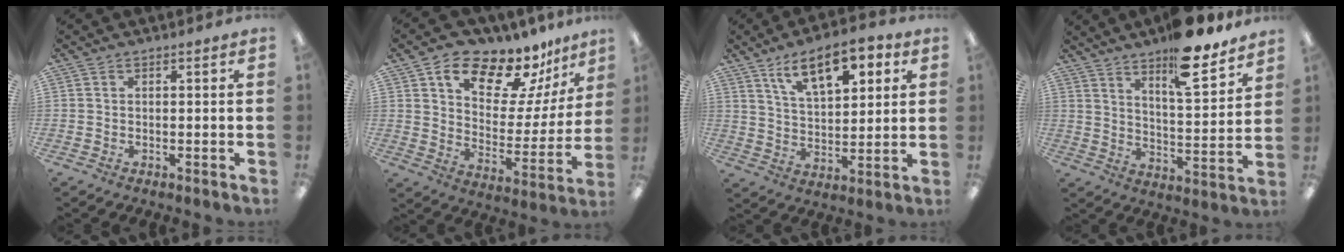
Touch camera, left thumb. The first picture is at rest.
{"total": 15.1, "force": [12.0, 6.4, 6.5], "torque": [-0.103, -0.090, 0.206]}
{"total": 13.1, "force": [7.9, 6.1, 8.5], "torque": [-0.124, -0.029, 0.137]}
{"total": 15.6, "force": [12.3, 4.3, 8.7], "torque": [-0.123, -0.083, 0.204]}